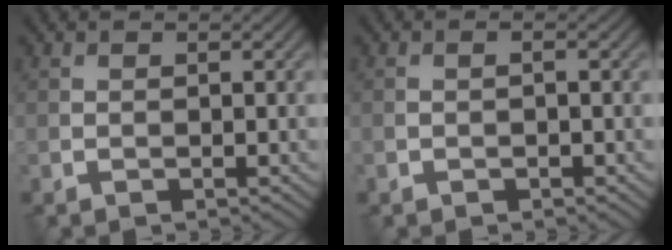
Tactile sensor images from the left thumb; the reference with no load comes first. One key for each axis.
{"total": 0.9, "fx": -0.5, "fy": 0.5, "fz": 0.6, "tx": -0.014, "ty": -0.001, "tz": -0.009}